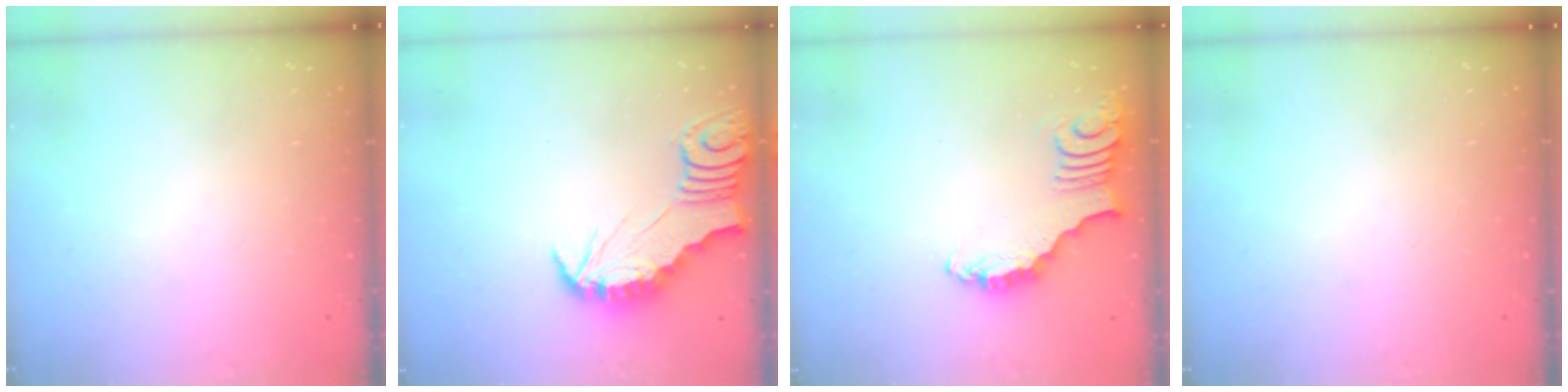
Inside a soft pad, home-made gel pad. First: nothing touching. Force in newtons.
{"total": 2.8, "press": 2.7, "slide": 0.3}
{"total": 3.6, "press": 3.5, "slide": 0.7}
{"total": 0.0}